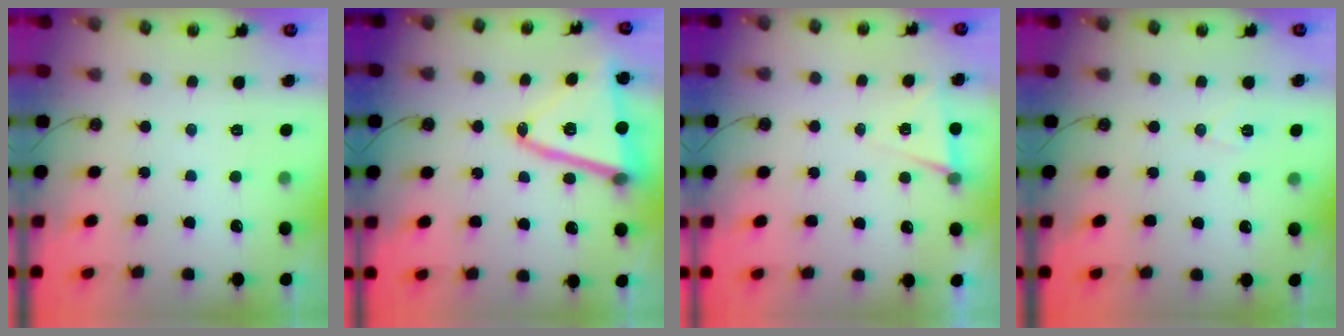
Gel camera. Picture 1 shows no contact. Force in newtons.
{"total": 17.3, "press": 17.1, "slide": 2.9}
{"total": 5.8, "press": 3.5, "slide": 4.6}
{"total": 5.3, "press": 4.2, "slide": 3.3}